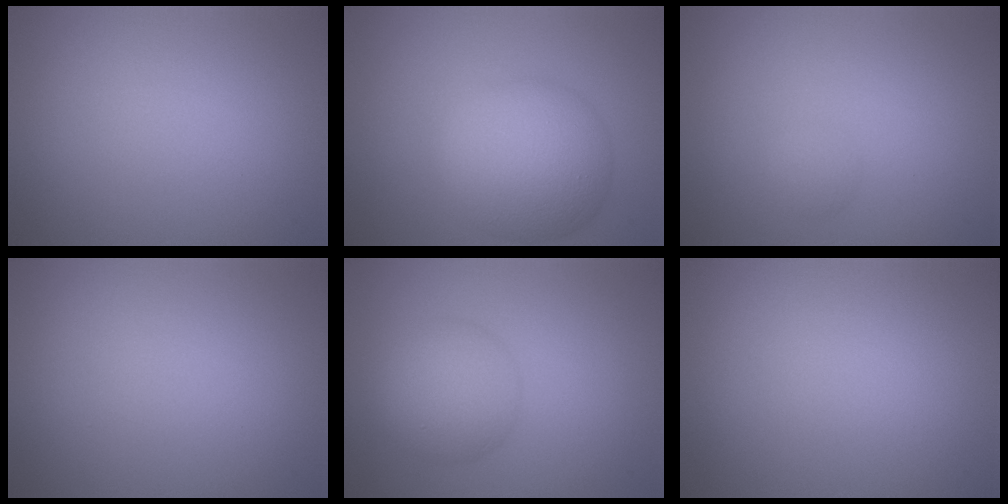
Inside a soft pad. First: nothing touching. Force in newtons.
{"total": 8.0, "press": 8.0, "slide": 0.1}
{"total": 0.9, "press": 0.8, "slide": 0.1}
{"total": 0.0}
{"total": 4.7, "press": 4.7, "slide": 0.1}
{"total": 0.0}